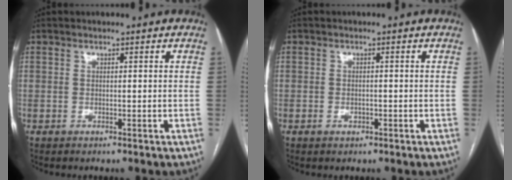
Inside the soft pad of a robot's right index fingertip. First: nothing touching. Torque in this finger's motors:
{"motor_torque": [-0.16, -0.10, 0.03, -0.03]}